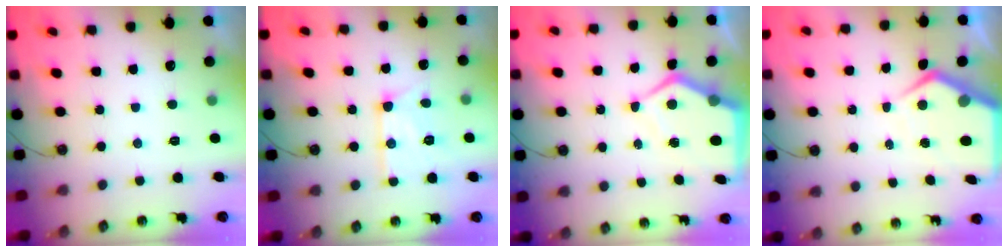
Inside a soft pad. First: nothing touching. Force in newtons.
{"total": 12.2, "press": 12.2, "slide": 0.3}
{"total": 9.4, "press": 9.4, "slide": 1.1}
{"total": 7.7, "press": 7.7, "slide": 0.8}